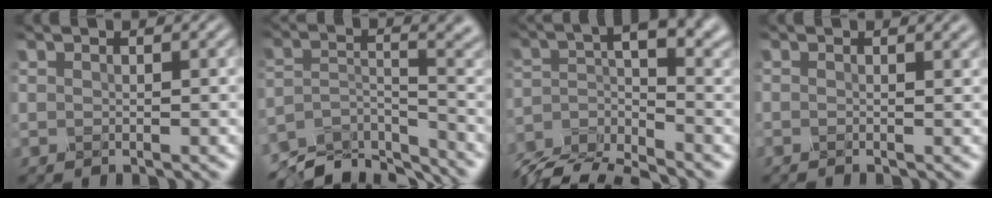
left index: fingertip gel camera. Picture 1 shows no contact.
{"total": 8.1, "force": [-7.5, 1.6, 2.6], "torque": [-0.036, -0.010, -0.135]}
{"total": 8.5, "force": [-6.5, 2.5, 4.9], "torque": [-0.075, -0.007, -0.133]}
{"total": 1.5, "force": [0.0, 0.7, 1.3], "torque": [0.002, -0.002, -0.007]}